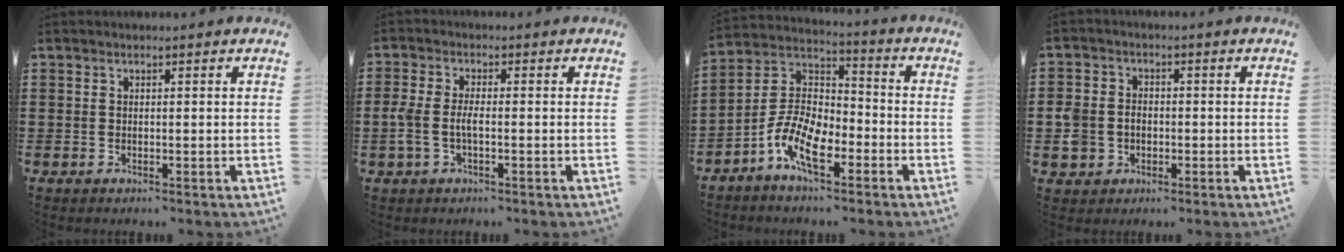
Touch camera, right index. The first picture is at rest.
{"total": 3.0, "force": [-0.8, 0.9, 2.8], "torque": [-0.072, -0.006, -0.023]}
{"total": 9.2, "force": [-5.2, 4.0, 6.5], "torque": [-0.168, -0.016, -0.108]}
{"total": 3.8, "force": [-1.2, 3.4, 1.4], "torque": [-0.048, 0.003, -0.029]}